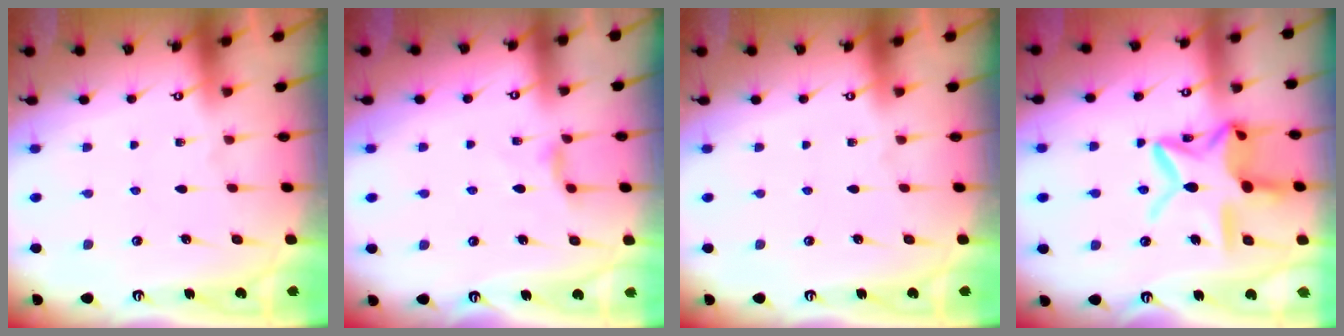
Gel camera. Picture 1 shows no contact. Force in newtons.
{"total": 4.6, "press": 4.5, "slide": 0.7}
{"total": 0.0}
{"total": 17.4, "press": 17.4, "slide": 1.3}